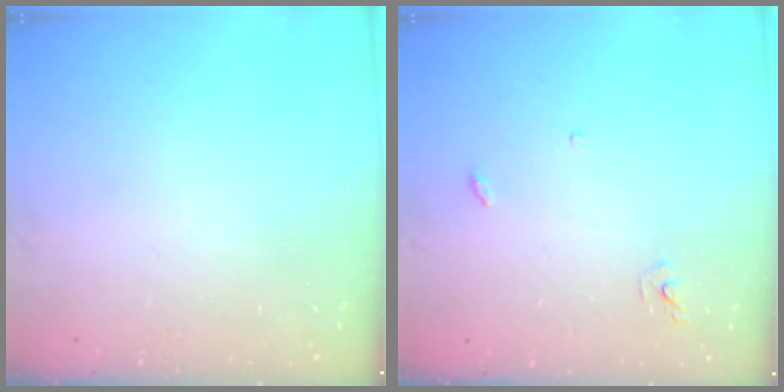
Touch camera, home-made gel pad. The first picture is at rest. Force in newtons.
{"total": 2.9, "press": 2.9, "slide": 0.2}